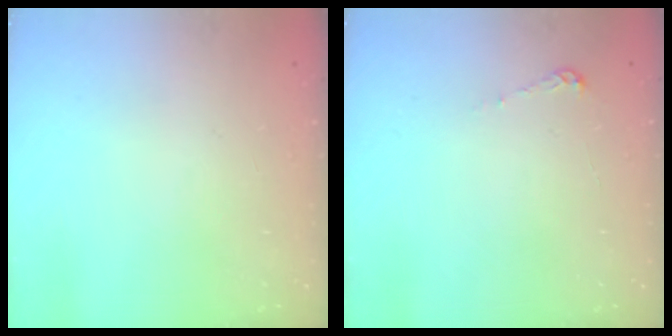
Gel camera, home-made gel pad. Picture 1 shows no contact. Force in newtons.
{"total": 3.9, "press": 3.9, "slide": 0.3}